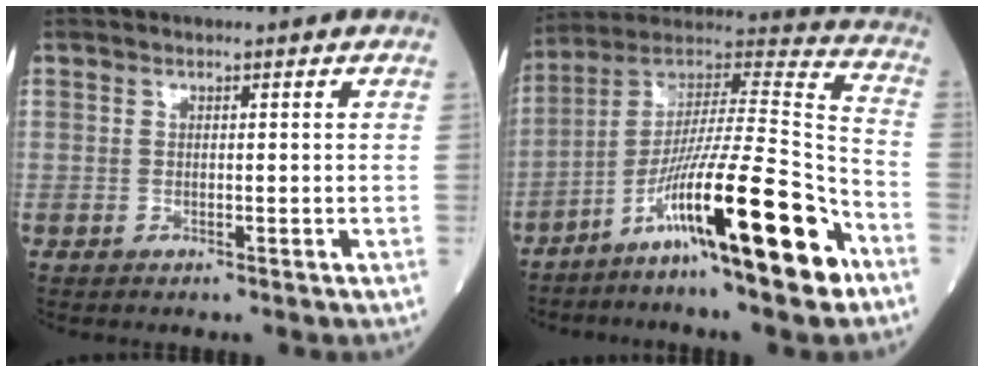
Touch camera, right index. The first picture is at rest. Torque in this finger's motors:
{"motor_torque": [1.36, -0.78, 0.54, 0.17]}